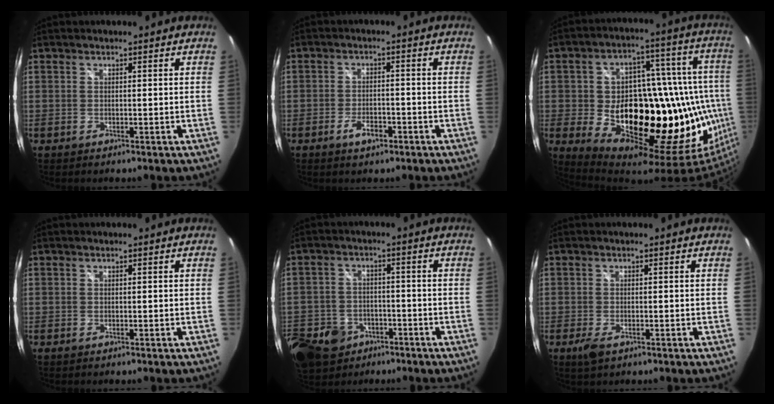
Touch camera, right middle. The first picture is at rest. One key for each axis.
{"total": 4.0, "fx": -2.4, "fy": 1.8, "fz": 2.6, "tx": -0.054, "ty": -0.001, "tz": -0.040}
{"total": 37.1, "fx": -5.0, "fy": 20.3, "fz": 30.7, "tx": -0.502, "ty": 0.014, "tz": -0.038}
{"total": 0.0}
{"total": 17.6, "fx": -8.9, "fy": 13.2, "fz": 7.5, "tx": -0.231, "ty": -0.009, "tz": -0.135}
{"total": 2.9, "fx": -1.5, "fy": 1.3, "fz": 2.1, "tx": -0.042, "ty": -0.010, "tz": -0.025}